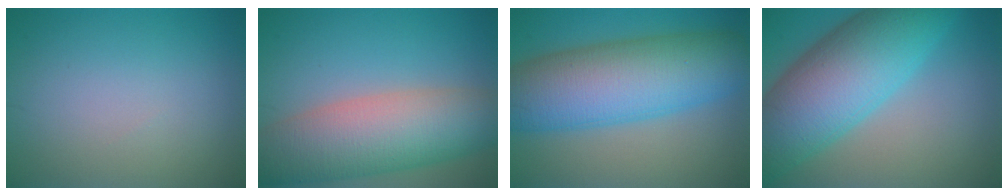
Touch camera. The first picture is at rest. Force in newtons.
{"total": 10.4, "press": 10.4, "slide": 0.5}
{"total": 12.1, "press": 12.1, "slide": 0.3}
{"total": 12.5, "press": 12.5, "slide": 0.3}